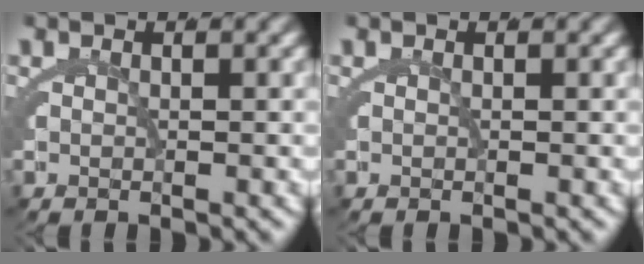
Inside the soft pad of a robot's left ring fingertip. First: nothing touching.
{"total": 0.0}